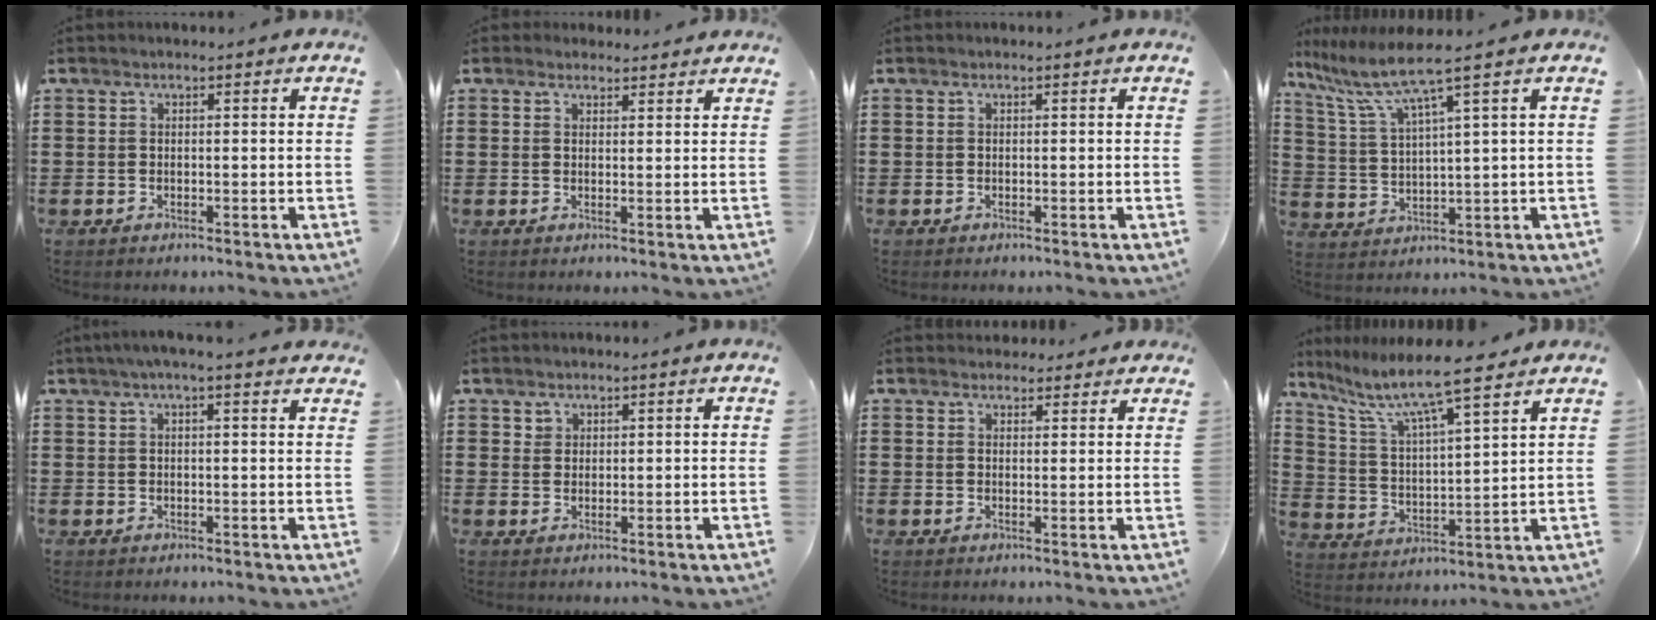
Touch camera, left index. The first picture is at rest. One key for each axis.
{"total": 2.1, "fx": 1.9, "fy": 0.8, "fz": 0.1, "tx": 0.001, "ty": 0.000, "tz": 0.037}
{"total": 0.0}
{"total": 6.8, "fx": 4.8, "fy": -0.5, "fz": 4.9, "tx": -0.122, "ty": -0.031, "tz": 0.075}
{"total": 2.5, "fx": 1.8, "fy": 0.0, "fz": 1.7, "tx": -0.037, "ty": 0.003, "tz": 0.032}
{"total": 1.4, "fx": 1.1, "fy": 0.8, "fz": 0.1, "tx": -0.004, "ty": 0.000, "tz": 0.022}
{"total": 2.5, "fx": 2.3, "fy": 1.0, "fz": 0.2, "tx": -0.001, "ty": -0.003, "tz": 0.043}
{"total": 8.5, "fx": 7.2, "fy": 0.4, "fz": 4.6, "tx": -0.118, "ty": -0.041, "tz": 0.119}